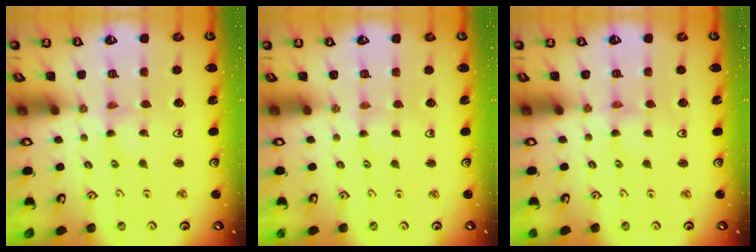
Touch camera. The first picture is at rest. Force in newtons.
{"total": 0.5, "press": 0.5, "slide": 0.1}
{"total": 1.2, "press": 1.2, "slide": 0.3}